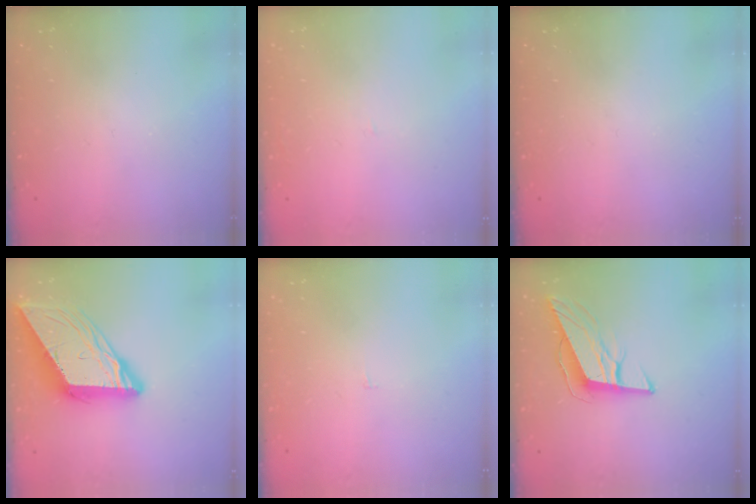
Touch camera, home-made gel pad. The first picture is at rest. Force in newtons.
{"total": 0.9, "press": 0.9, "slide": 0.1}
{"total": 0.0}
{"total": 14.2, "press": 14.1, "slide": 1.5}
{"total": 1.8, "press": 1.8, "slide": 0.1}
{"total": 10.7, "press": 10.3, "slide": 2.6}